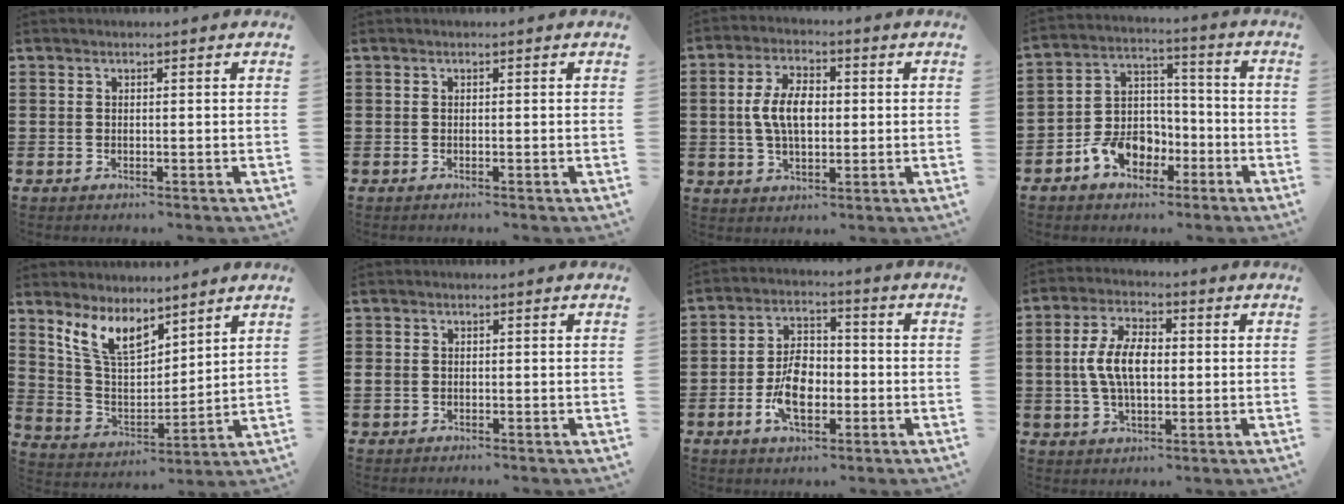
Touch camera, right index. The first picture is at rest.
{"total": 0.0}
{"total": 7.3, "force": [0.2, 4.0, 6.1], "torque": [-0.140, 0.008, -0.004]}
{"total": 8.5, "force": [-4.2, 6.4, 3.8], "torque": [-0.087, 0.031, -0.077]}
{"total": 8.4, "force": [6.4, 3.5, 4.1], "torque": [-0.106, -0.018, 0.120]}
{"total": 1.2, "force": [-0.3, 1.0, 0.5], "torque": [-0.018, 0.002, -0.011]}
{"total": 7.8, "force": [-1.9, 4.6, 6.0], "torque": [-0.116, 0.007, -0.038]}
{"total": 8.0, "force": [0.0, 4.2, 6.8], "torque": [-0.156, 0.006, -0.009]}